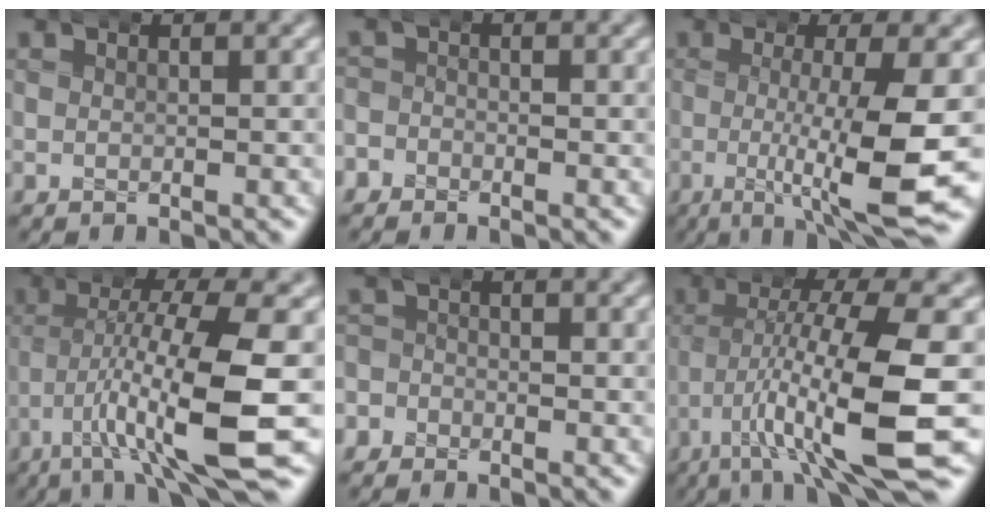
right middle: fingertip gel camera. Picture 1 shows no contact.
{"total": 2.3, "force": [-1.6, 1.5, -0.7], "torque": [0.008, -0.003, -0.036]}
{"total": 7.9, "force": [-2.1, 0.4, 7.6], "torque": [-0.129, -0.015, -0.026]}
{"total": 7.8, "force": [-2.6, 0.7, 7.4], "torque": [-0.125, -0.010, -0.037]}
{"total": 2.8, "force": [-1.7, 2.1, -0.5], "torque": [0.009, -0.001, -0.040]}
{"total": 8.7, "force": [-2.5, 1.2, 8.3], "torque": [-0.140, -0.010, -0.033]}